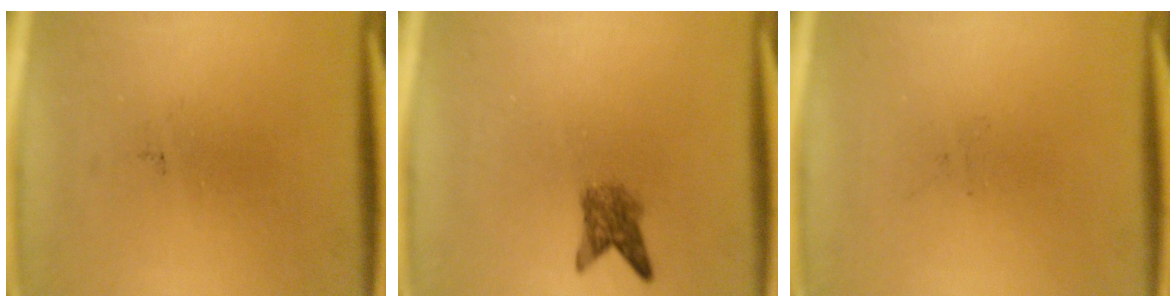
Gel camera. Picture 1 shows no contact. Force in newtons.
{"total": 2.9}
{"total": 0.0}